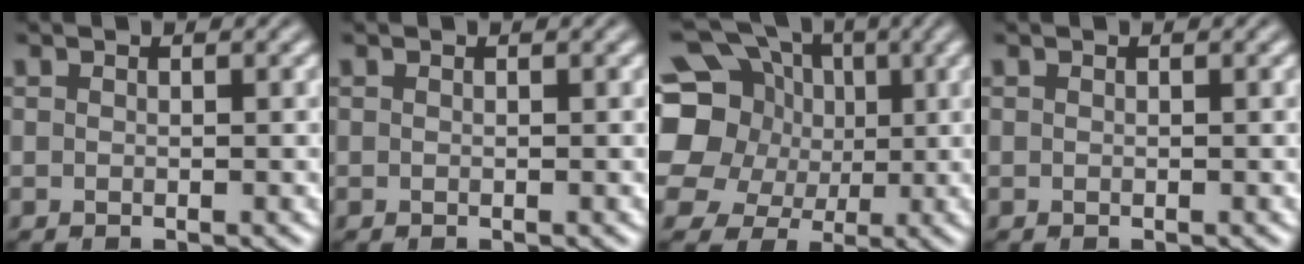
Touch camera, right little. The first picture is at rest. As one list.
[{"total": 0.0}, {"total": 16.5, "force": [3.2, 14.5, 7.2], "torque": [-0.170, 0.028, 0.023]}, {"total": 0.0}]